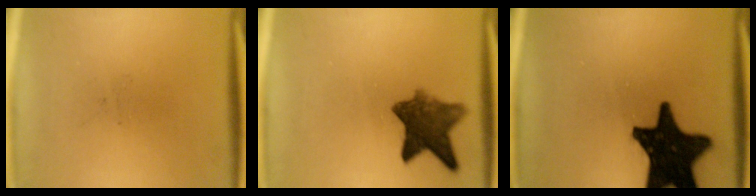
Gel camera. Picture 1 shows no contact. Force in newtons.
{"total": 8.2}
{"total": 18.9}